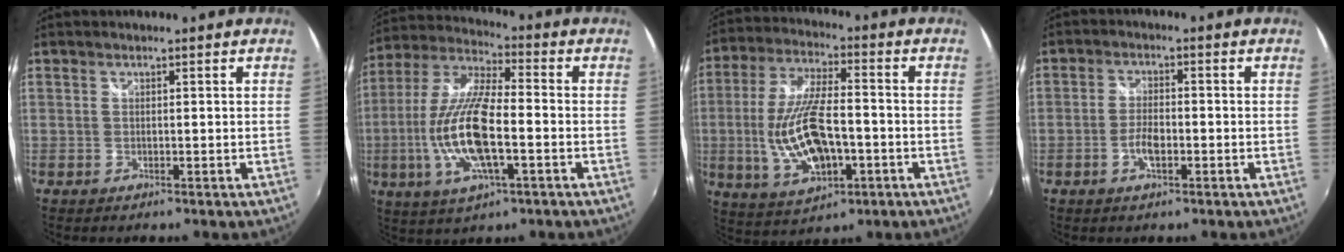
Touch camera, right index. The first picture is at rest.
{"total": 16.8, "force": [-3.8, 5.1, 15.5], "torque": [-0.316, -0.009, -0.075]}
{"total": 15.9, "force": [-3.4, 6.7, 14.0], "torque": [-0.291, -0.007, -0.048]}
{"total": 4.2, "force": [-1.6, 1.8, 3.4], "torque": [-0.072, 0.001, -0.031]}